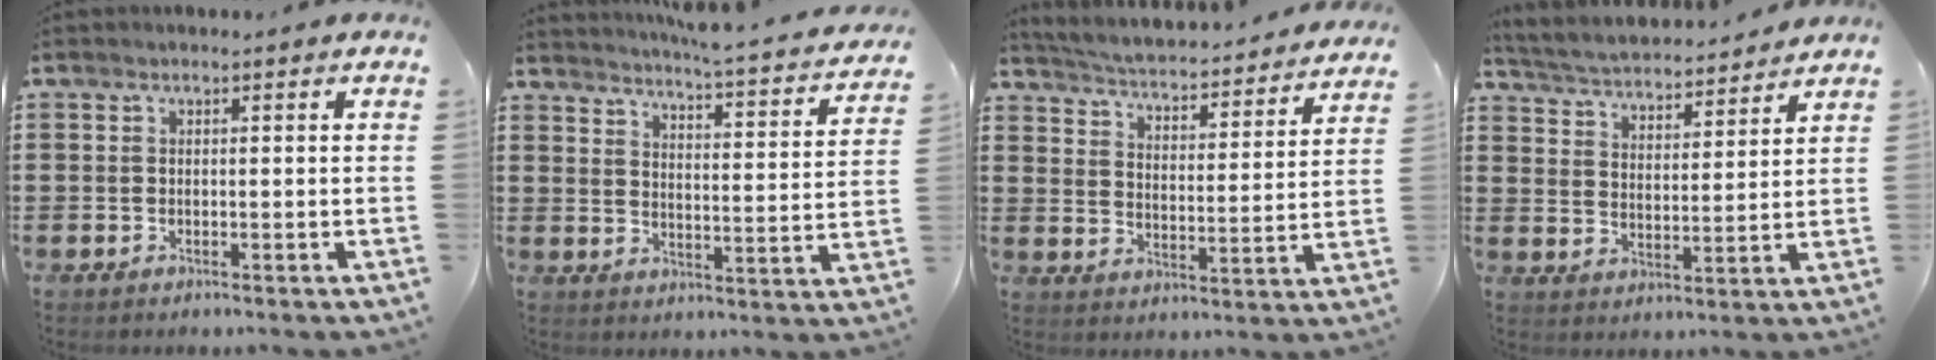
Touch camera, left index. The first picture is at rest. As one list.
[{"total": 4.1, "force": [3.8, -0.8, 1.2], "torque": [-0.037, -0.041, 0.055]}, {"total": 3.1, "force": [3.0, -0.5, 0.6], "torque": [-0.032, -0.034, 0.041]}, {"total": 3.5, "force": [3.5, 0.1, 0.4], "torque": [-0.030, -0.030, 0.053]}]